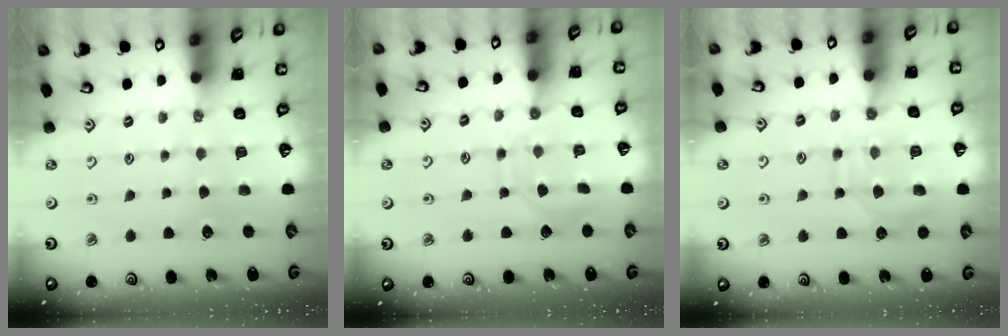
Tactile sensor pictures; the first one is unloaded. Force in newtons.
{"total": 8.0, "press": 8.0, "slide": 0.6}
{"total": 12.1, "press": 12.0, "slide": 1.0}